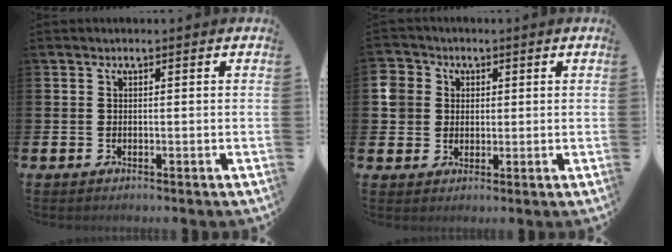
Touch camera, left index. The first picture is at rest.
{"total": 4.7, "force": [1.5, 4.5, 0.1], "torque": [-0.011, 0.008, 0.023]}